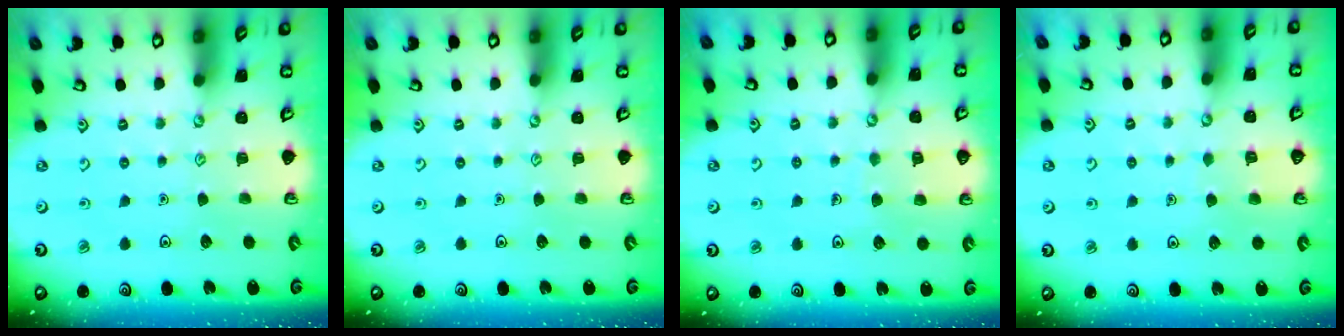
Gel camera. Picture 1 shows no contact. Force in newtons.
{"total": 0.0}
{"total": 5.7, "press": 5.7, "slide": 0.5}
{"total": 3.1, "press": 3.1, "slide": 0.4}